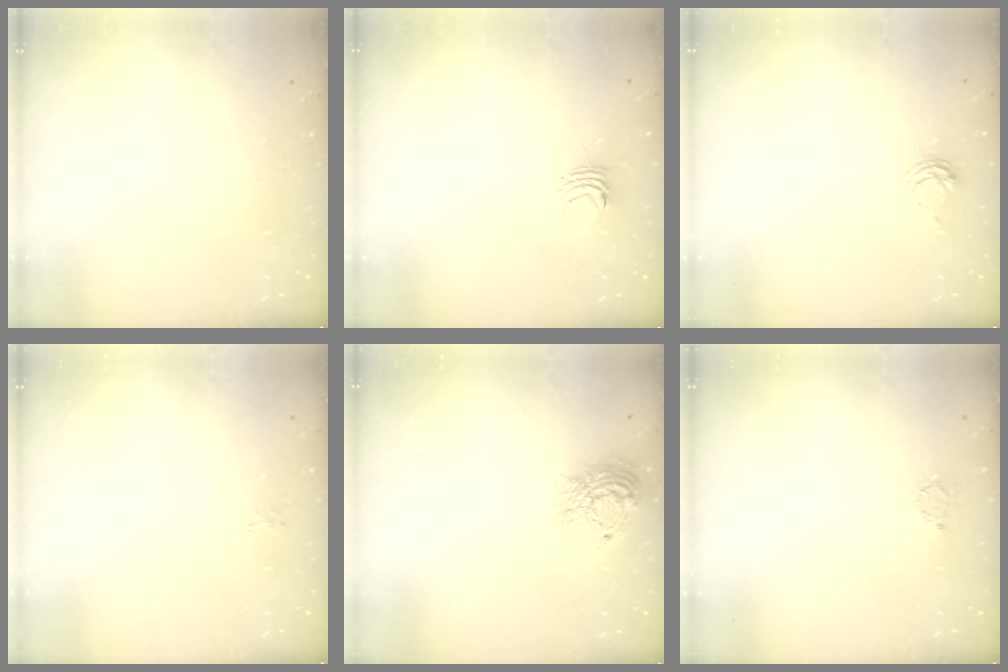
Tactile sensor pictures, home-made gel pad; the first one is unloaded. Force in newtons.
{"total": 4.2, "press": 4.2, "slide": 0.4}
{"total": 4.6, "press": 4.6, "slide": 0.5}
{"total": 2.6, "press": 2.6, "slide": 0.2}
{"total": 15.5, "press": 15.4, "slide": 1.2}
{"total": 2.0, "press": 2.0, "slide": 0.4}